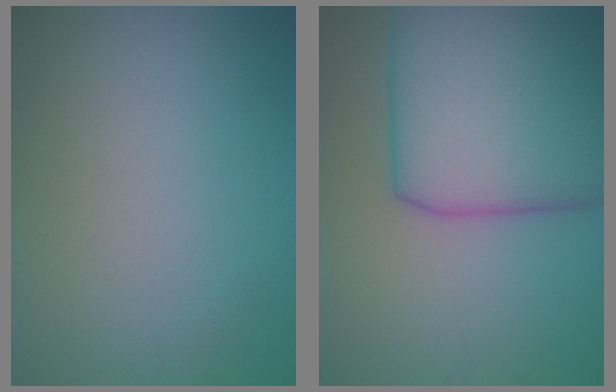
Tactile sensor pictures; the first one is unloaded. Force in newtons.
{"total": 12.1, "press": 12.1, "slide": 0.3}